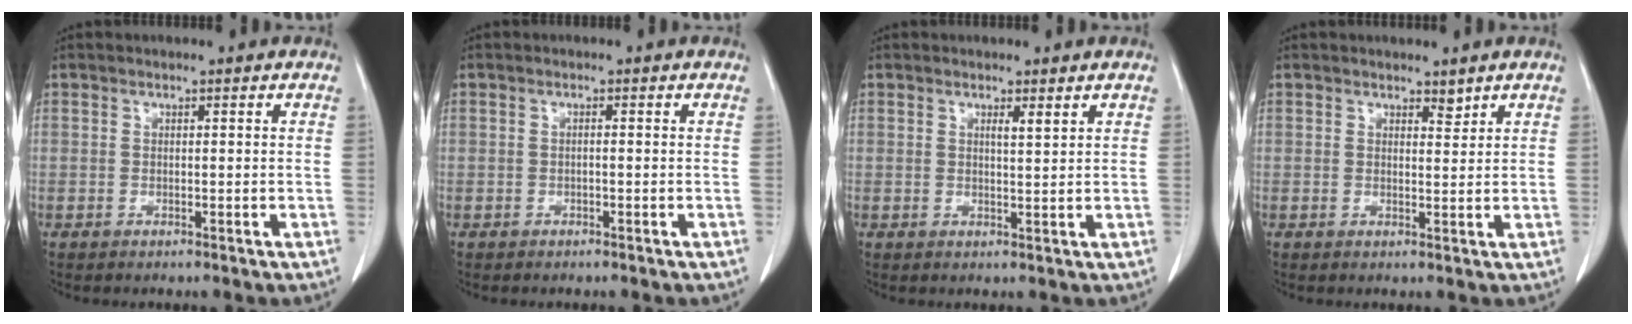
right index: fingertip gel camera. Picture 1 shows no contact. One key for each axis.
{"total": 0.5, "fx": -0.2, "fy": 0.1, "fz": 0.5, "tx": -0.007, "ty": 0.002, "tz": -0.005}
{"total": 1.5, "fx": 0.8, "fy": 0.1, "fz": 1.2, "tx": -0.022, "ty": -0.003, "tz": 0.013}
{"total": 1.3, "fx": 1.1, "fy": 0.5, "fz": 0.5, "tx": -0.006, "ty": -0.006, "tz": 0.015}